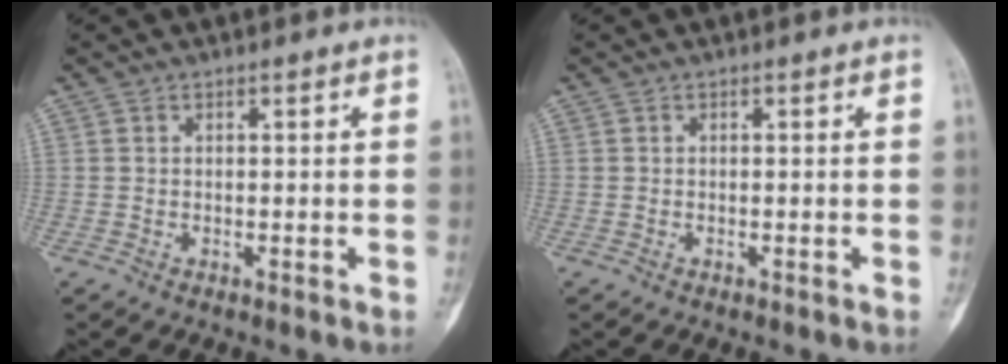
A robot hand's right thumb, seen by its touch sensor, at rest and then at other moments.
{"total": 0.0}